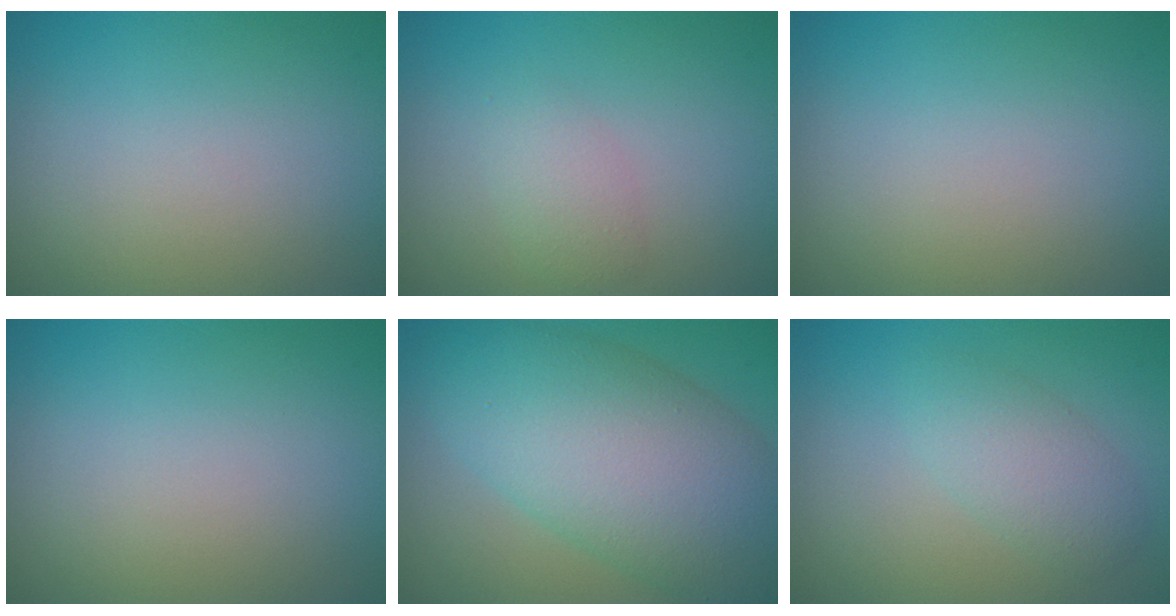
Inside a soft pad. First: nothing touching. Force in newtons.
{"total": 1.8, "press": 1.8, "slide": 0.1}
{"total": 0.0}
{"total": 0.0}
{"total": 11.1, "press": 11.0, "slide": 0.3}
{"total": 2.7, "press": 2.7, "slide": 0.1}